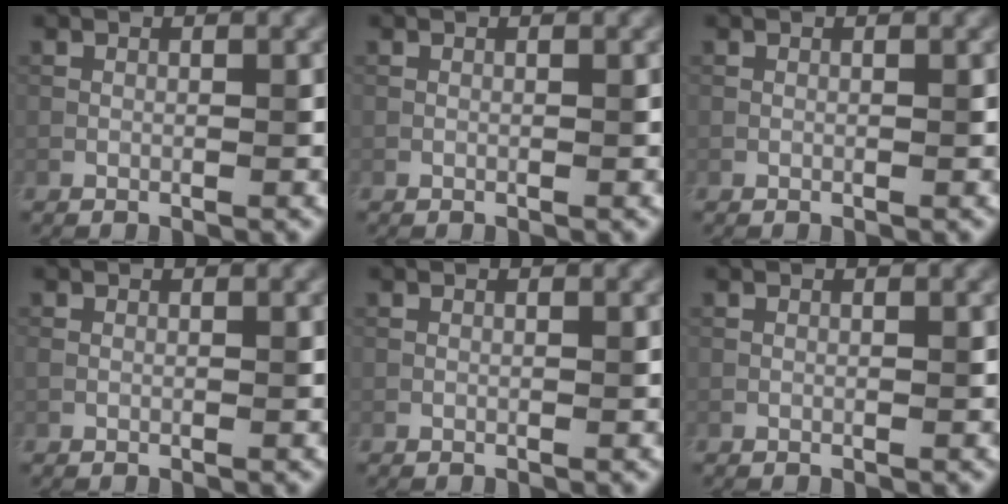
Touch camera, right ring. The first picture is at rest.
{"total": 0.0}
{"total": 0.0}
{"total": 0.6, "force": [0.0, 0.3, 0.6], "torque": [-0.011, 0.000, 0.000]}
{"total": 0.0}
{"total": 0.0}